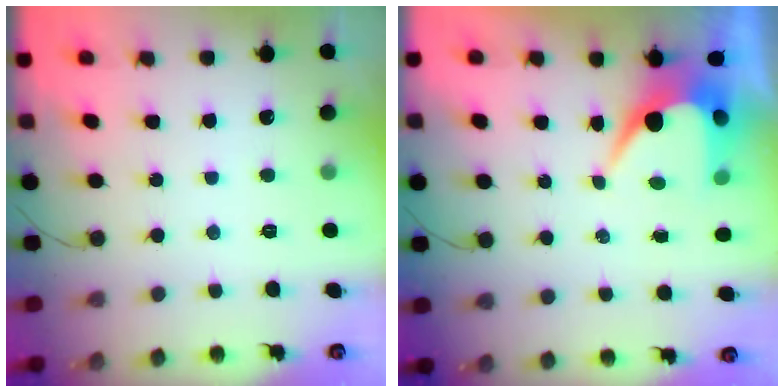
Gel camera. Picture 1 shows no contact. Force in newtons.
{"total": 6.8, "press": 6.8, "slide": 0.5}